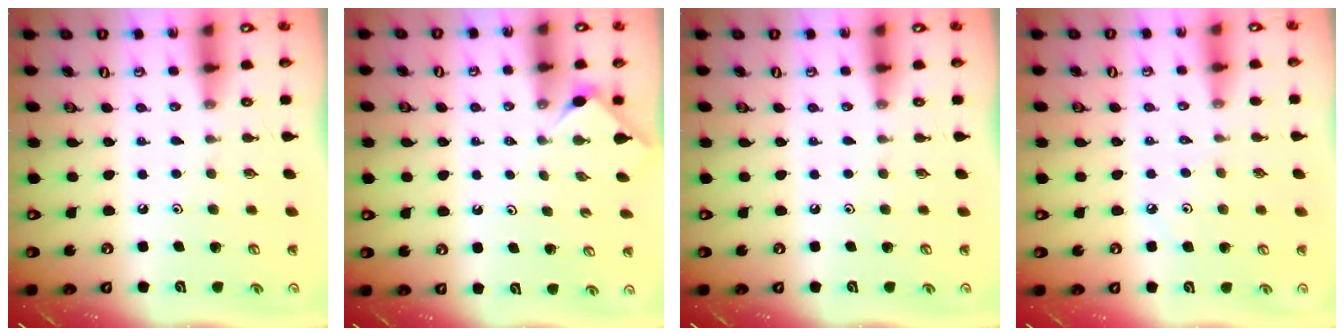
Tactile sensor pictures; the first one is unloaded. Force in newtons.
{"total": 2.7, "press": 2.7, "slide": 0.5}
{"total": 0.0}
{"total": 2.3, "press": 2.2, "slide": 0.5}